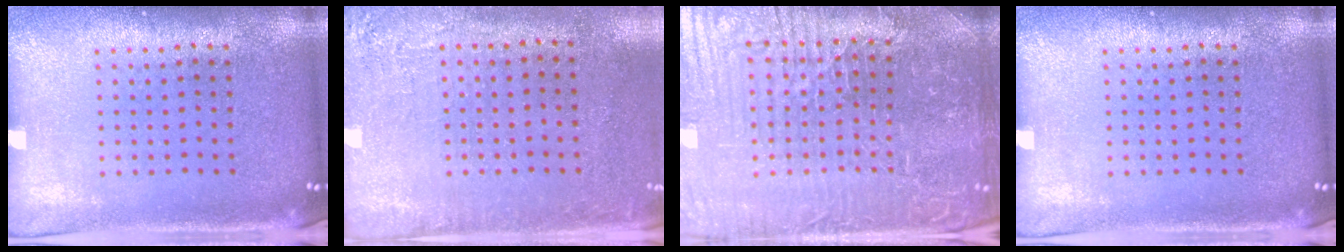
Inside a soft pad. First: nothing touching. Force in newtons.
{"total": 2.7, "press": 2.3, "slide": 1.4}
{"total": 5.6, "press": 5.4, "slide": 1.6}
{"total": 0.0}